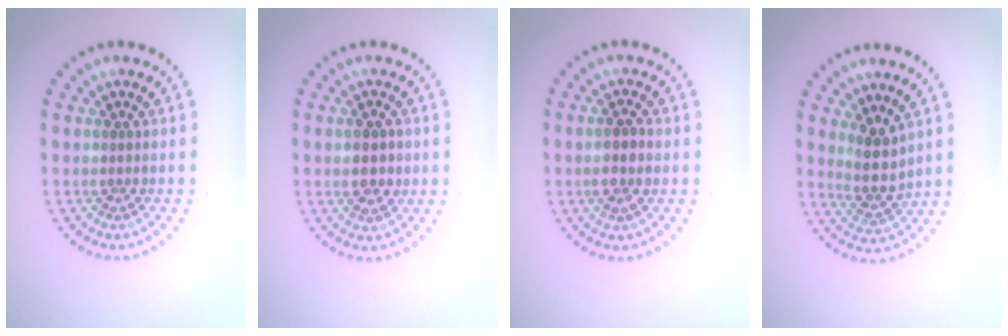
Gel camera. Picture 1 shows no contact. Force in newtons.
{"total": 2.2, "press": 2.2, "slide": 0.1}
{"total": 2.1, "press": 2.0, "slide": 0.6}
{"total": 2.7, "press": 2.3, "slide": 1.5}